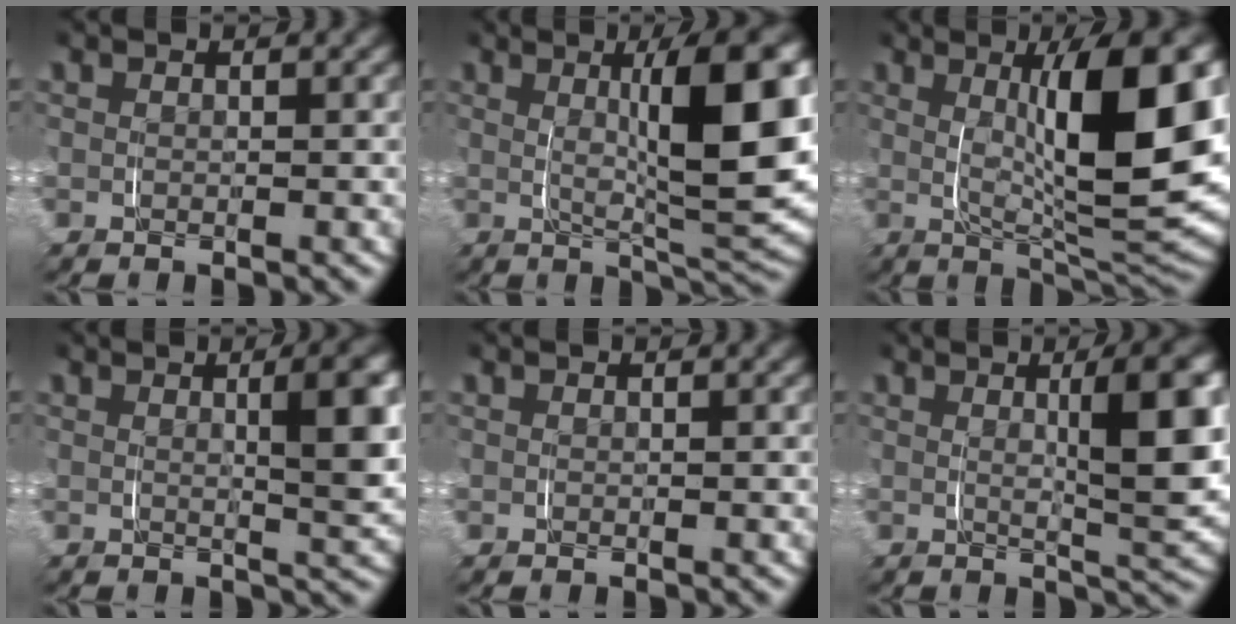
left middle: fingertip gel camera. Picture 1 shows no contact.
{"total": 10.2, "force": [1.5, 2.6, 9.8], "torque": [-0.137, 0.005, 0.027]}
{"total": 11.4, "force": [0.9, 3.3, 10.9], "torque": [-0.167, -0.005, 0.023]}
{"total": 4.7, "force": [0.9, 0.8, 4.5], "torque": [-0.059, 0.002, 0.016]}
{"total": 0.0}
{"total": 6.8, "force": [1.3, 1.6, 6.5], "torque": [-0.085, 0.005, 0.023]}